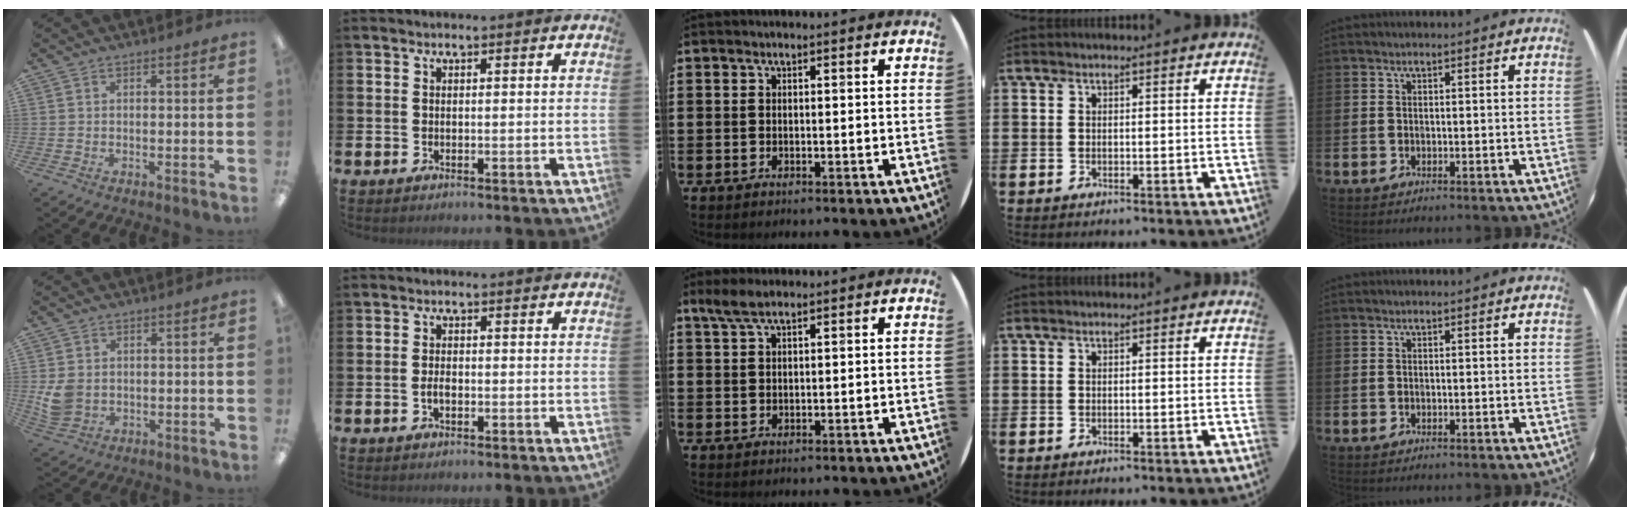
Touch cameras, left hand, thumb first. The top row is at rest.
{"thumb": {"total": 5.6, "force": [0.3, 4.8, 3.0], "torque": [-0.061, 0.004, 0.008]}, "index": {"total": 1.5, "force": [-0.4, 0.9, 1.2], "torque": [-0.017, 0.000, -0.010]}, "middle": {"total": 2.9, "force": [2.2, 0.8, 1.7], "torque": [-0.039, 0.004, 0.040]}}